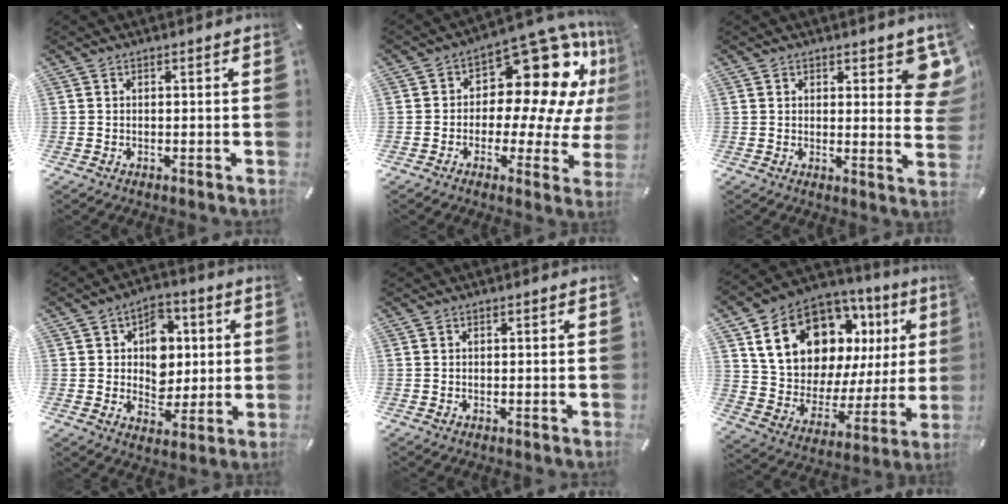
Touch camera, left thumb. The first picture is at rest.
{"total": 18.7, "force": [7.9, 10.3, 13.4], "torque": [-0.185, -0.070, 0.131]}
{"total": 6.9, "force": [3.6, 3.5, 4.8], "torque": [-0.042, -0.022, 0.057]}
{"total": 10.4, "force": [1.5, 8.9, 5.0], "torque": [-0.062, 0.000, 0.028]}
{"total": 0.0}
{"total": 19.5, "force": [10.6, 12.8, 10.2], "torque": [-0.174, -0.058, 0.195]}